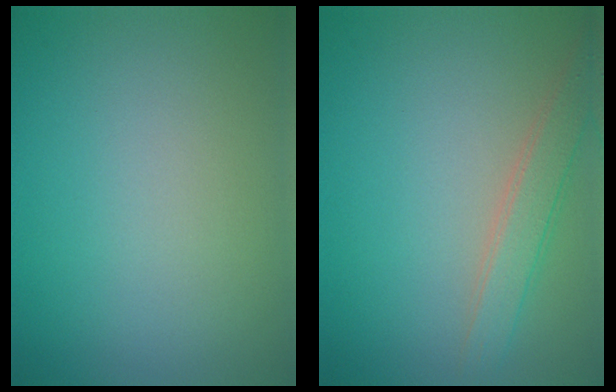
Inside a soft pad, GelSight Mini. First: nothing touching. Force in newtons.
{"total": 2.9, "press": 2.9, "slide": 0.2}